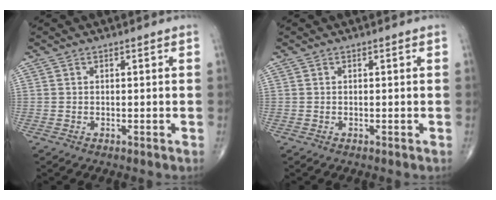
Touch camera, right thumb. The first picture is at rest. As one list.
[{"total": 0.0}]